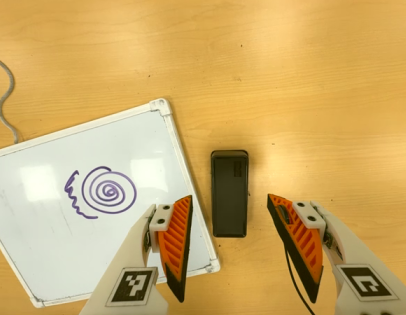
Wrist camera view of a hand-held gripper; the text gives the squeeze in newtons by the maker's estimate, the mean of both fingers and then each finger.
{"total": 0.0}